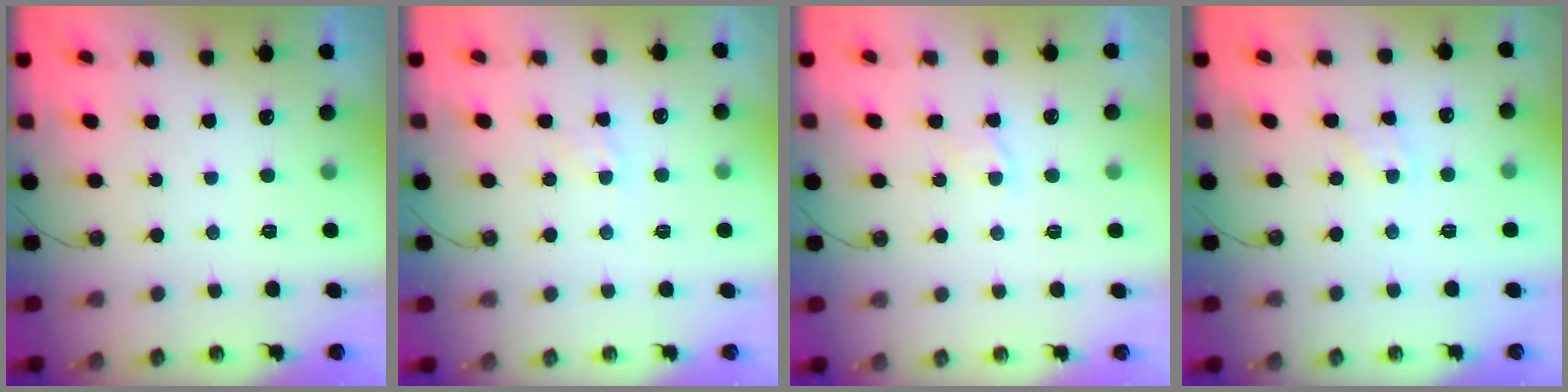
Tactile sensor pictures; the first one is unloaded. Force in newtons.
{"total": 6.1, "press": 6.1, "slide": 0.6}
{"total": 3.3, "press": 3.3, "slide": 0.4}
{"total": 2.4, "press": 2.4, "slide": 0.4}